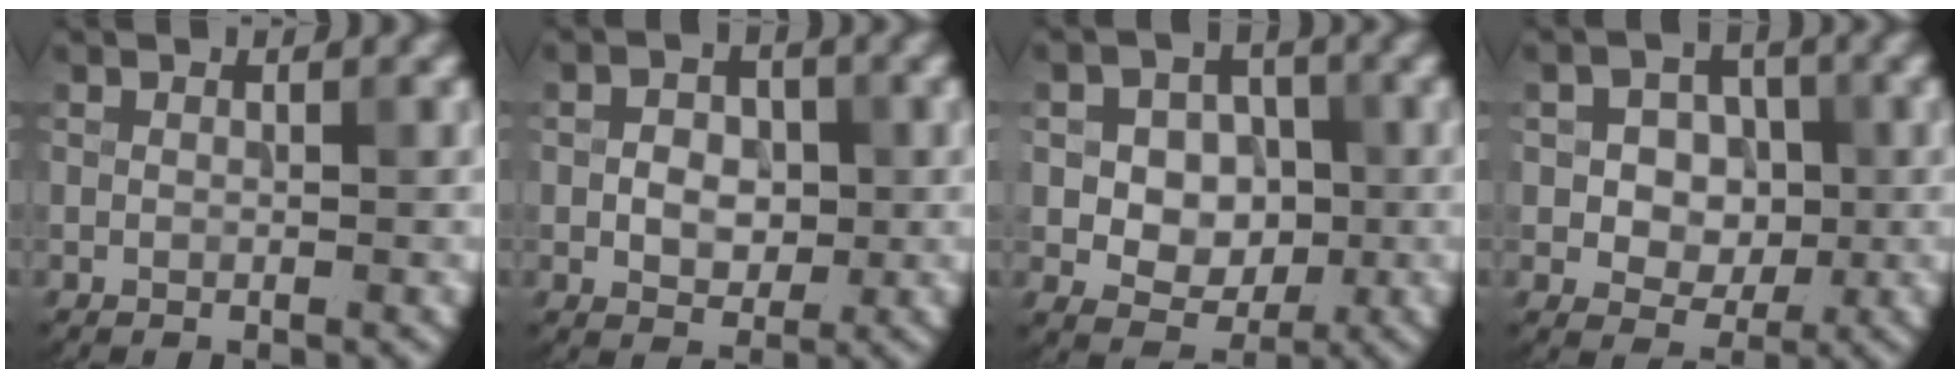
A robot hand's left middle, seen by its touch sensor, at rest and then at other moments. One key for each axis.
{"total": 3.2, "fx": -0.2, "fy": 2.4, "fz": 2.0, "tx": -0.030, "ty": 0.001, "tz": -0.007}
{"total": 6.0, "fx": 0.1, "fy": 4.9, "fz": 3.4, "tx": -0.039, "ty": 0.013, "tz": -0.014}
{"total": 4.6, "fx": 0.2, "fy": 3.8, "fz": 2.6, "tx": -0.031, "ty": 0.007, "tz": -0.012}